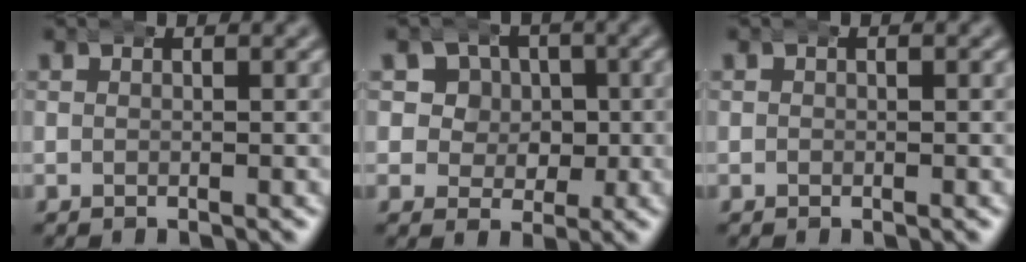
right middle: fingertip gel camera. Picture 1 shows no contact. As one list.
[{"total": 7.6, "force": [1.4, 6.8, 3.2], "torque": [-0.060, -0.009, 0.016]}, {"total": 0.0}]